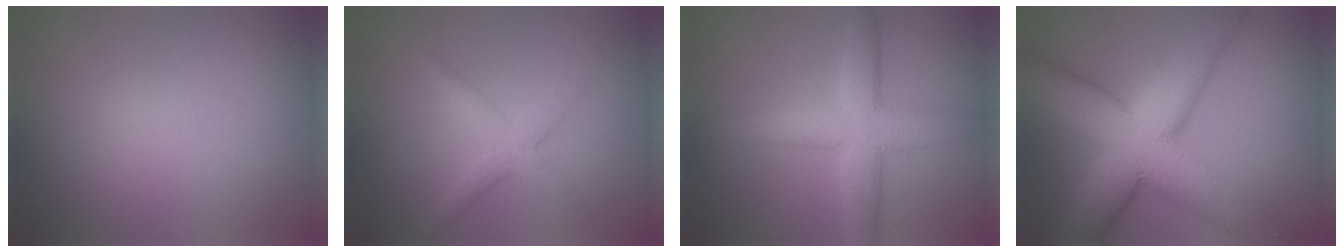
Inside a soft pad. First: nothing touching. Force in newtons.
{"total": 2.4, "press": 2.4, "slide": 0.1}
{"total": 5.9, "press": 5.9, "slide": 0.1}
{"total": 13.6, "press": 13.6, "slide": 0.5}